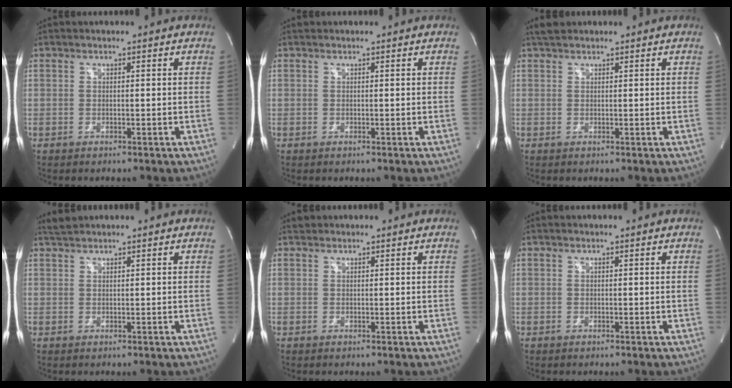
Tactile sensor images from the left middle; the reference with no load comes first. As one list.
[{"total": 0.0}, {"total": 2.0, "force": [1.8, 0.7, 0.6], "torque": [-0.016, 0.015, 0.033]}, {"total": 1.6, "force": [1.5, -0.1, 0.2], "torque": [-0.011, 0.011, 0.037]}, {"total": 0.7, "force": [0.6, 0.3, -0.1], "torque": [-0.005, 0.008, 0.011]}, {"total": 0.0}]